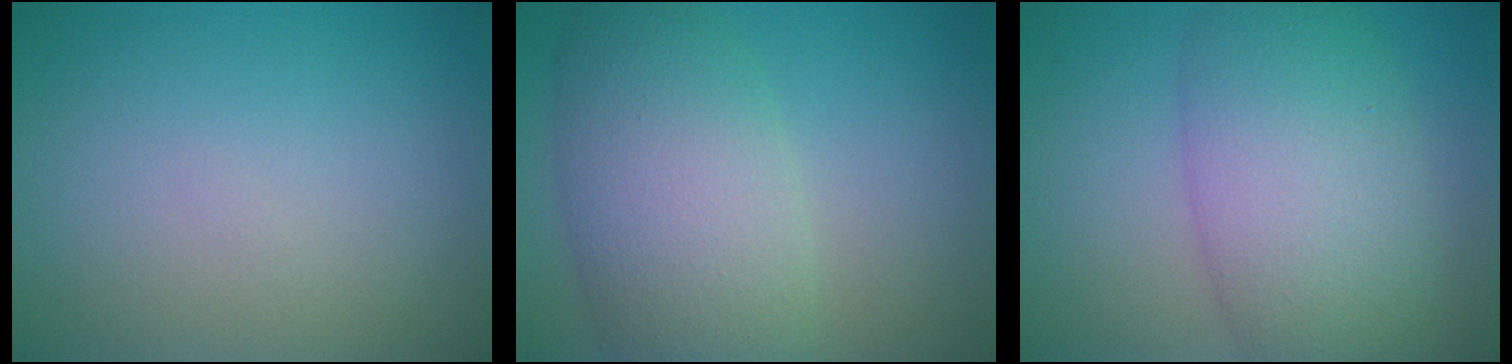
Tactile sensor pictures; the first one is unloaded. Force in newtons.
{"total": 8.1, "press": 8.1, "slide": 0.3}
{"total": 8.7, "press": 8.7, "slide": 0.5}